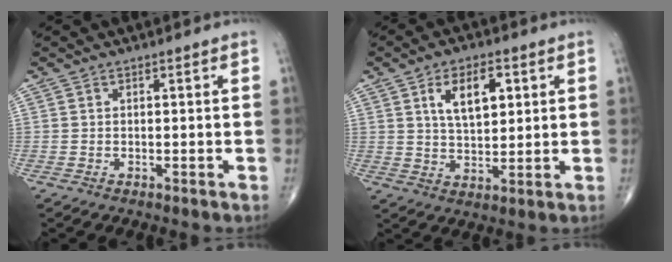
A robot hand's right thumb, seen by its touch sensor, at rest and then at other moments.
{"total": 9.0, "force": [3.2, 4.7, 7.0], "torque": [-0.099, -0.012, 0.057]}